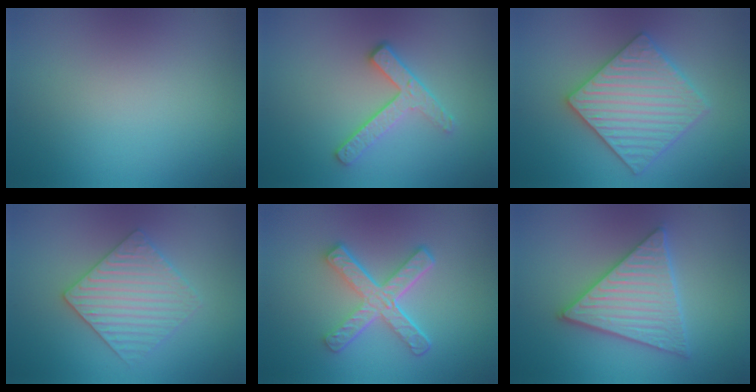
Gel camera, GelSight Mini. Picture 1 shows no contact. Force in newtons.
{"total": 2.9, "press": 2.3, "slide": 1.7}
{"total": 5.9, "press": 5.8, "slide": 1.0}
{"total": 3.5, "press": 3.4, "slide": 0.7}
{"total": 5.2, "press": 3.9, "slide": 3.5}
{"total": 5.6, "press": 5.6, "slide": 0.7}